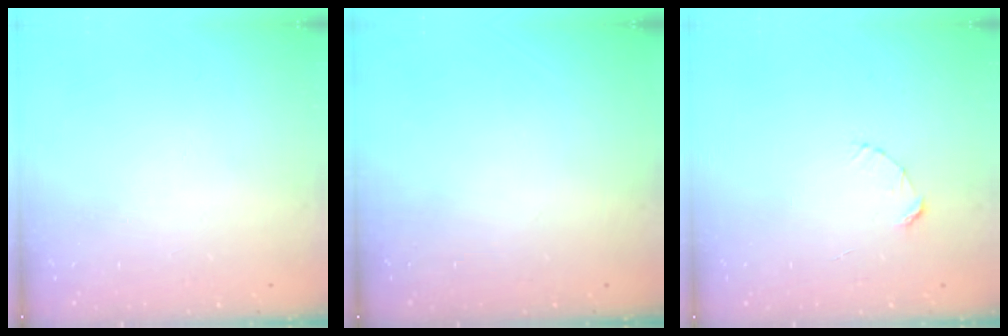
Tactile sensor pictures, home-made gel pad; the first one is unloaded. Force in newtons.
{"total": 0.0}
{"total": 2.7, "press": 2.7, "slide": 0.3}